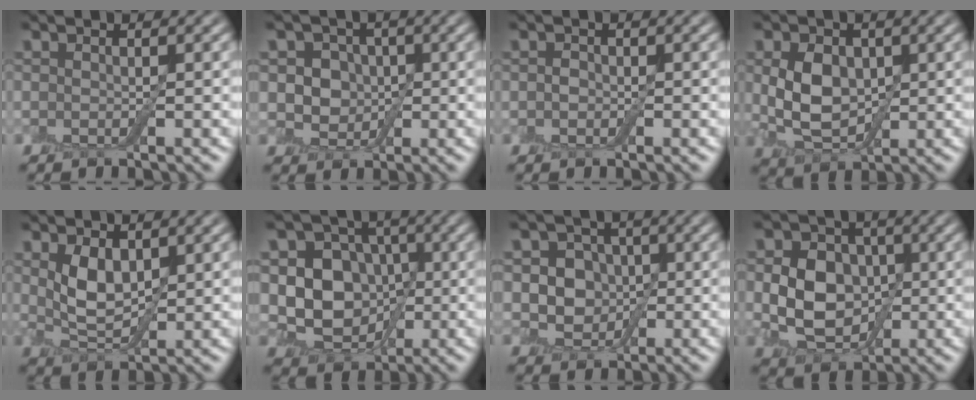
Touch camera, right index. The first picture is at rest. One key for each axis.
{"total": 3.4, "fx": 0.3, "fy": 3.0, "fz": 1.7, "tx": -0.017, "ty": 0.000, "tz": -0.012}
{"total": 0.6, "fx": -0.1, "fy": 0.5, "fz": 0.3, "tx": -0.005, "ty": 0.001, "tz": -0.005}
{"total": 4.7, "fx": 0.4, "fy": 3.3, "fz": 3.3, "tx": -0.072, "ty": -0.001, "tz": 0.011}
{"total": 3.4, "fx": 1.2, "fy": 1.9, "fz": 2.6, "tx": -0.061, "ty": -0.002, "tz": 0.029}
{"total": 6.8, "fx": 0.0, "fy": 5.8, "fz": 3.5, "tx": -0.042, "ty": -0.005, "tz": -0.015}
{"total": 4.6, "fx": 0.1, "fy": 4.1, "fz": 2.3, "tx": -0.020, "ty": 0.004, "tz": -0.016}
{"total": 6.1, "fx": -0.1, "fy": 4.7, "fz": 3.8, "tx": -0.073, "ty": -0.002, "tz": -0.002}